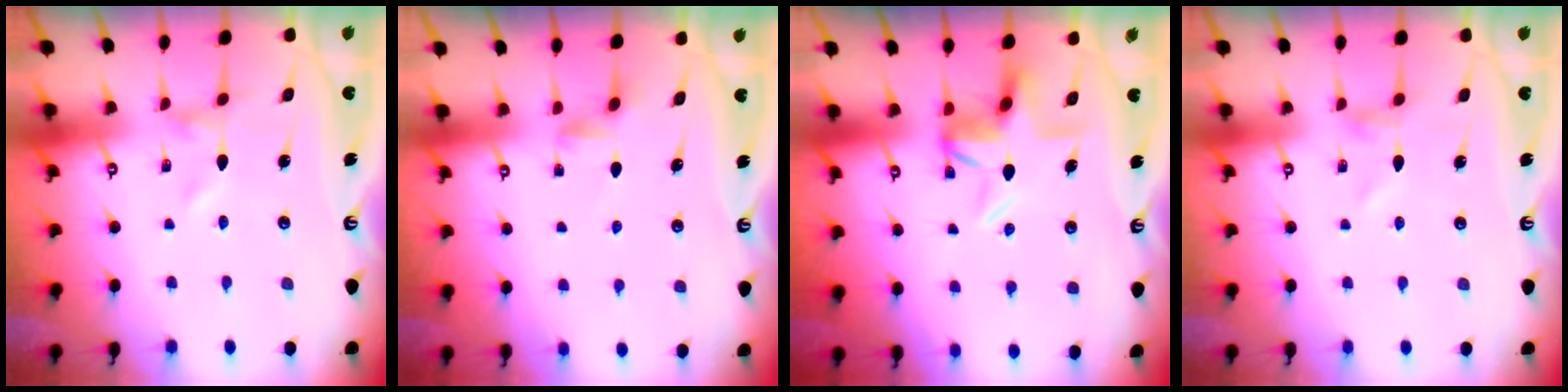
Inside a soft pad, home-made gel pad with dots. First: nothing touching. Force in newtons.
{"total": 1.4, "press": 1.4, "slide": 0.3}
{"total": 4.7, "press": 4.1, "slide": 2.2}
{"total": 2.3, "press": 2.3, "slide": 0.3}